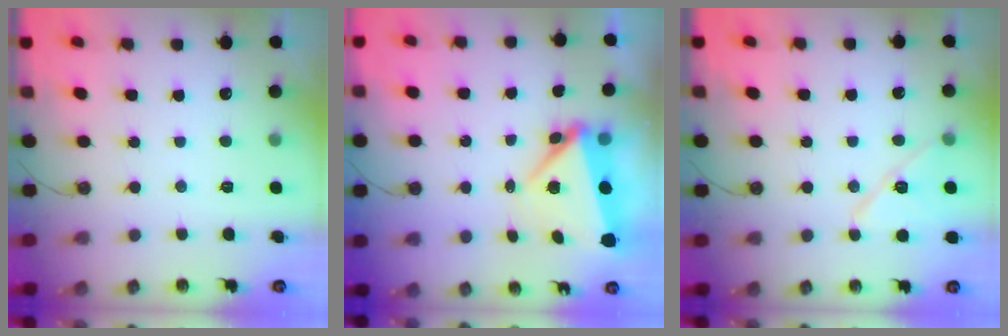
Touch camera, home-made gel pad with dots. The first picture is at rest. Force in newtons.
{"total": 7.1, "press": 7.1, "slide": 0.3}
{"total": 11.0, "press": 10.9, "slide": 1.6}